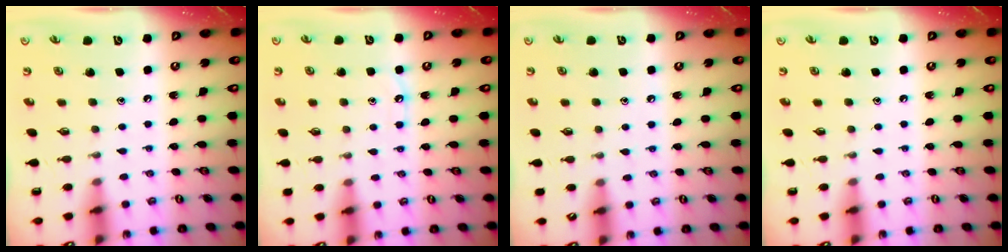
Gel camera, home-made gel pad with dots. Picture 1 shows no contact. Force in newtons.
{"total": 4.3, "press": 4.2, "slide": 0.5}
{"total": 3.6, "press": 3.5, "slide": 0.6}
{"total": 0.0}